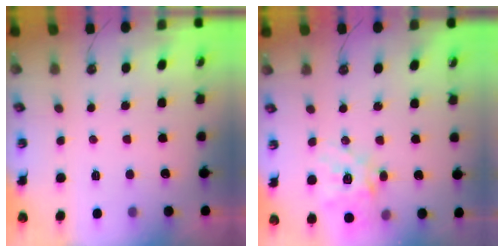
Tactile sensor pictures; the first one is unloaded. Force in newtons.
{"total": 16.2, "press": 16.0, "slide": 2.4}